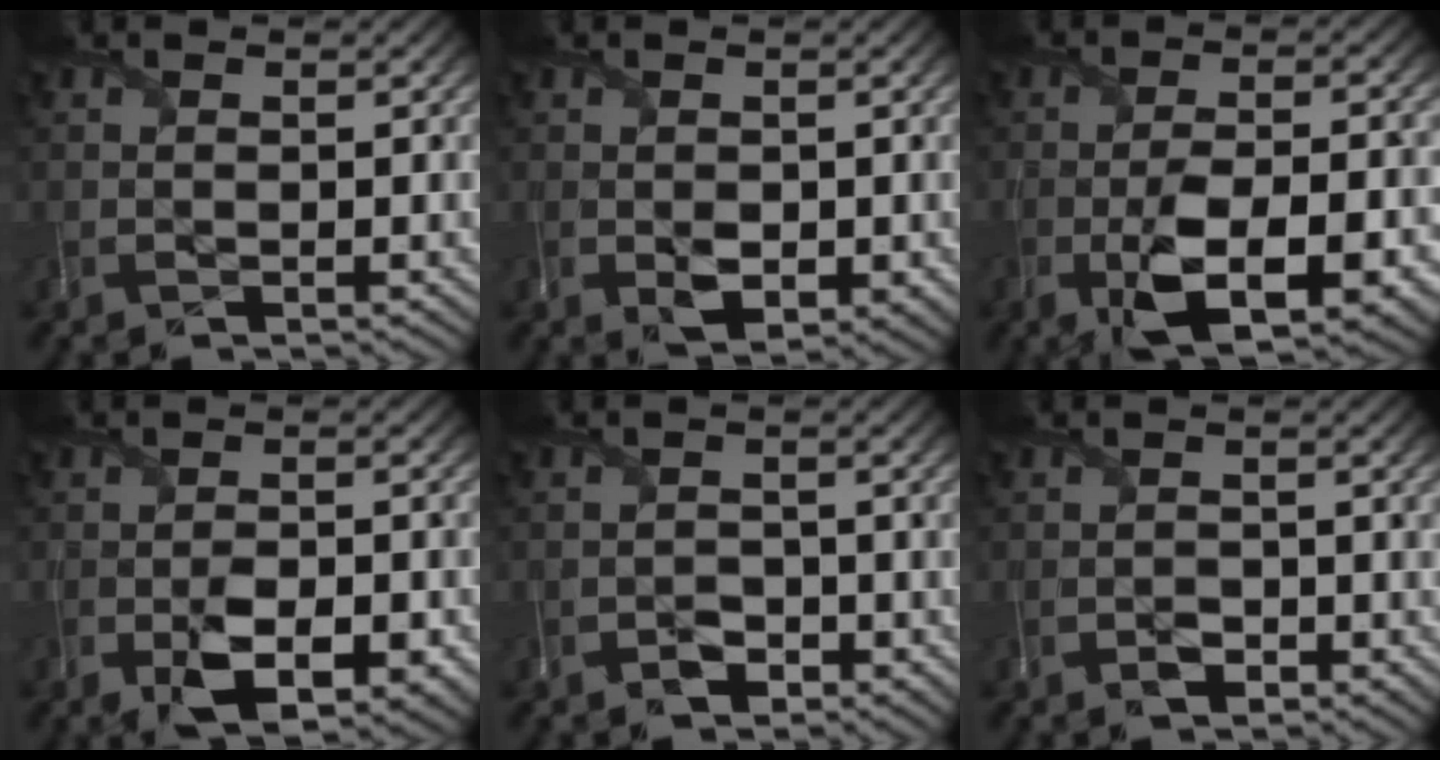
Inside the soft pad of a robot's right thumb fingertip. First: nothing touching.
{"total": 3.0, "force": [-0.4, 2.0, 2.2], "torque": [-0.049, -0.017, -0.002]}
{"total": 11.5, "force": [-4.8, 4.4, 9.5], "torque": [-0.176, -0.017, -0.073]}
{"total": 7.6, "force": [-3.5, 3.5, 5.8], "torque": [-0.101, -0.013, -0.053]}
{"total": 2.5, "force": [-1.7, 1.5, 0.9], "torque": [-0.016, -0.002, -0.033]}
{"total": 1.9, "force": [-1.3, 1.1, 0.9], "torque": [-0.015, -0.001, -0.025]}